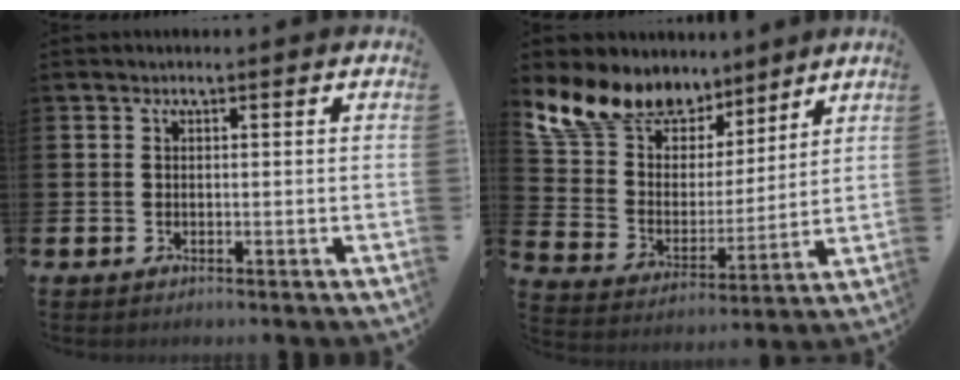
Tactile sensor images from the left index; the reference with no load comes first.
{"total": 11.6, "force": [10.3, 5.1, 1.7], "torque": [-0.090, -0.072, 0.189]}